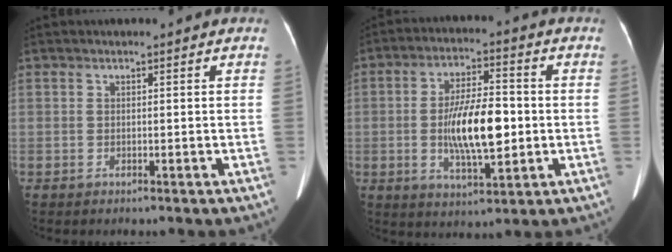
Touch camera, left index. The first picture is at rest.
{"total": 11.2, "force": [-1.1, 3.3, 10.6], "torque": [-0.199, -0.001, -0.018]}